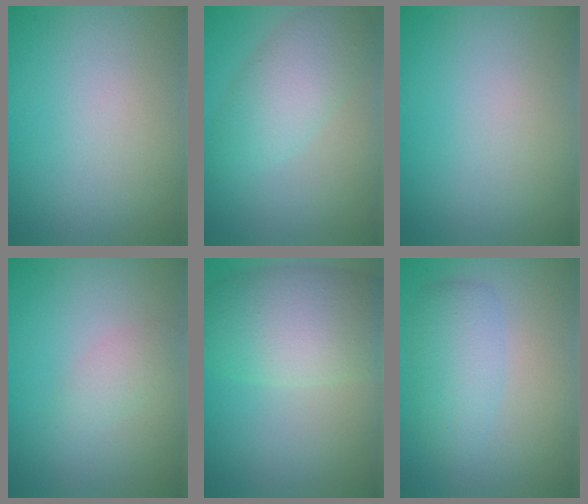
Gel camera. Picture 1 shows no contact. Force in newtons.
{"total": 4.5, "press": 4.5, "slide": 0.0}
{"total": 0.0}
{"total": 1.5, "press": 1.5, "slide": 0.1}
{"total": 7.3, "press": 7.3, "slide": 0.7}
{"total": 3.5, "press": 3.5, "slide": 0.2}